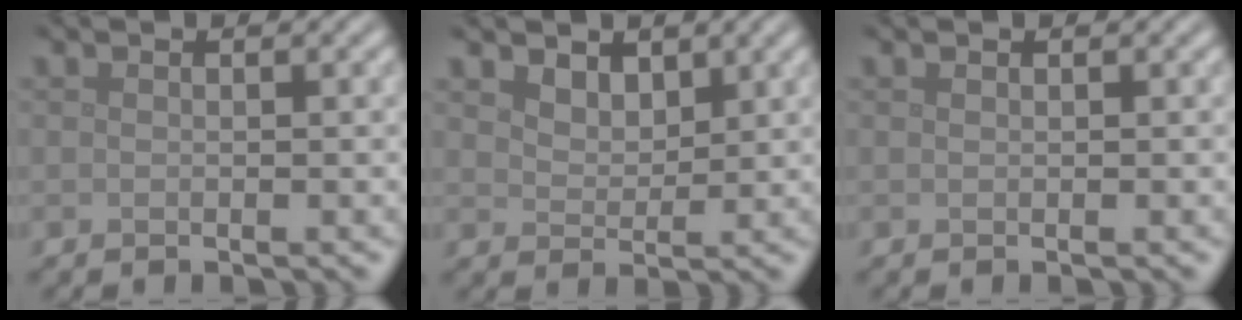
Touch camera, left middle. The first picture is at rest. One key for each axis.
{"total": 2.1, "fx": 1.6, "fy": 1.1, "fz": 0.7, "tx": -0.022, "ty": -0.009, "tz": 0.033}
{"total": 0.0}